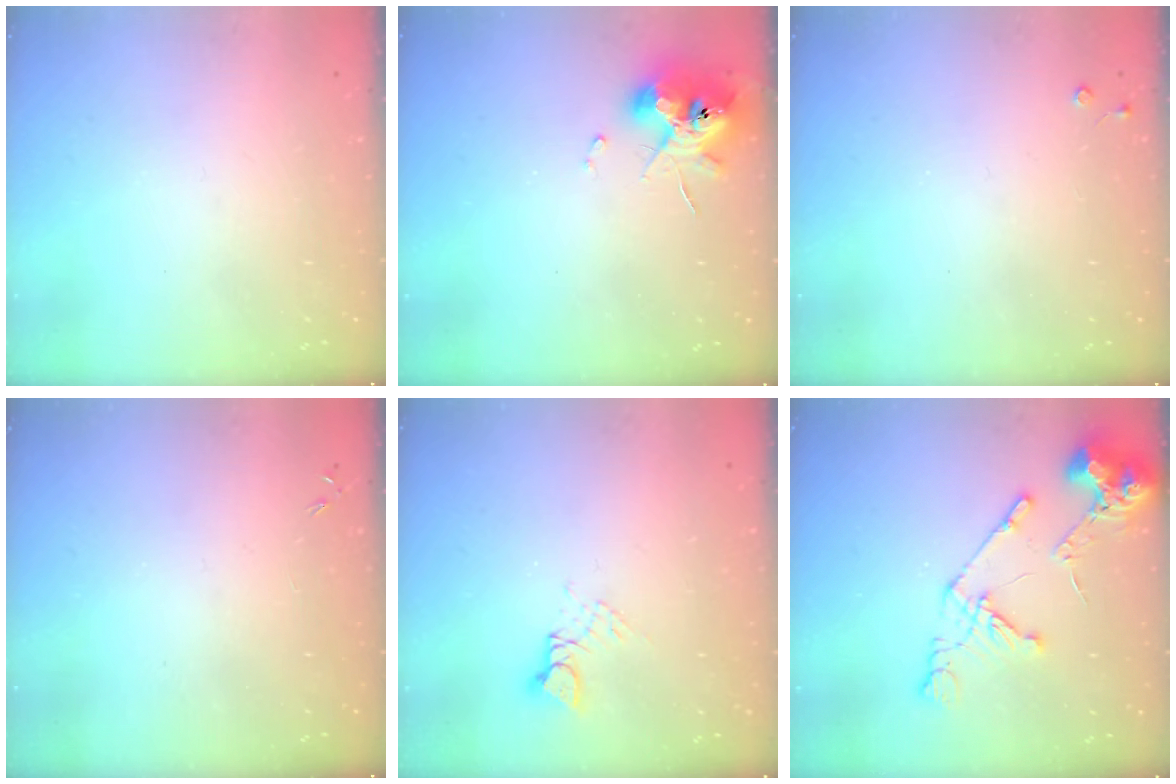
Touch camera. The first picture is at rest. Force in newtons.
{"total": 11.6, "press": 11.5, "slide": 1.3}
{"total": 2.7, "press": 2.7, "slide": 0.4}
{"total": 0.0}
{"total": 3.3, "press": 3.3, "slide": 0.5}
{"total": 14.1, "press": 14.0, "slide": 1.8}